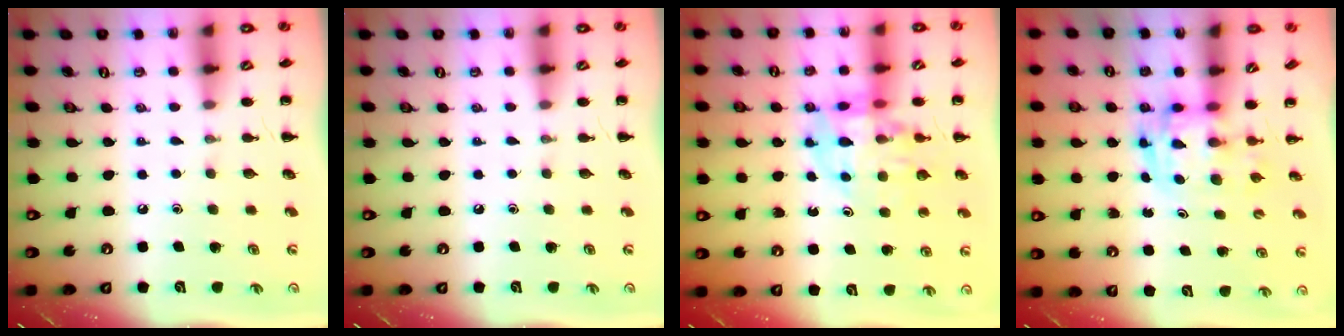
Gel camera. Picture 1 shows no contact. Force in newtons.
{"total": 0.0}
{"total": 11.4, "press": 11.0, "slide": 3.3}
{"total": 3.0, "press": 3.0, "slide": 0.5}